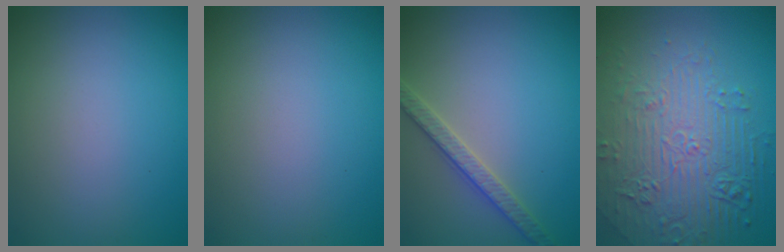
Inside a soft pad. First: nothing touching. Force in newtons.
{"total": 0.0}
{"total": 2.6, "press": 2.5, "slide": 0.5}
{"total": 7.8, "press": 5.6, "slide": 5.4}